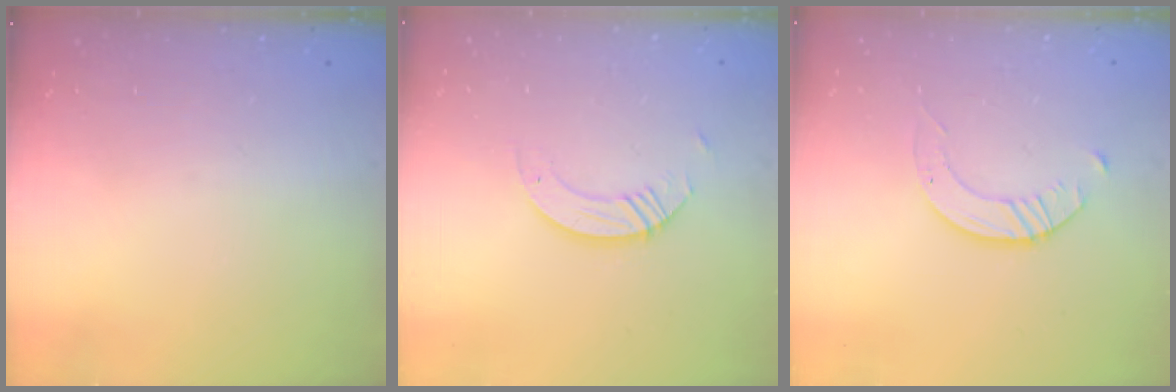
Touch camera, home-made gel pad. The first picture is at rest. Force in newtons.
{"total": 3.7, "press": 3.7, "slide": 0.3}
{"total": 2.7, "press": 2.7, "slide": 0.3}